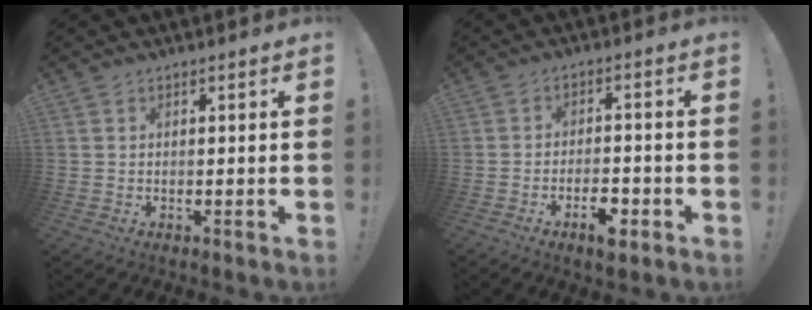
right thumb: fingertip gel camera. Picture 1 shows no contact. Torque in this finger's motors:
{"motor_torque": [0.67, 0.08, 0.00, -0.04, 0.09]}